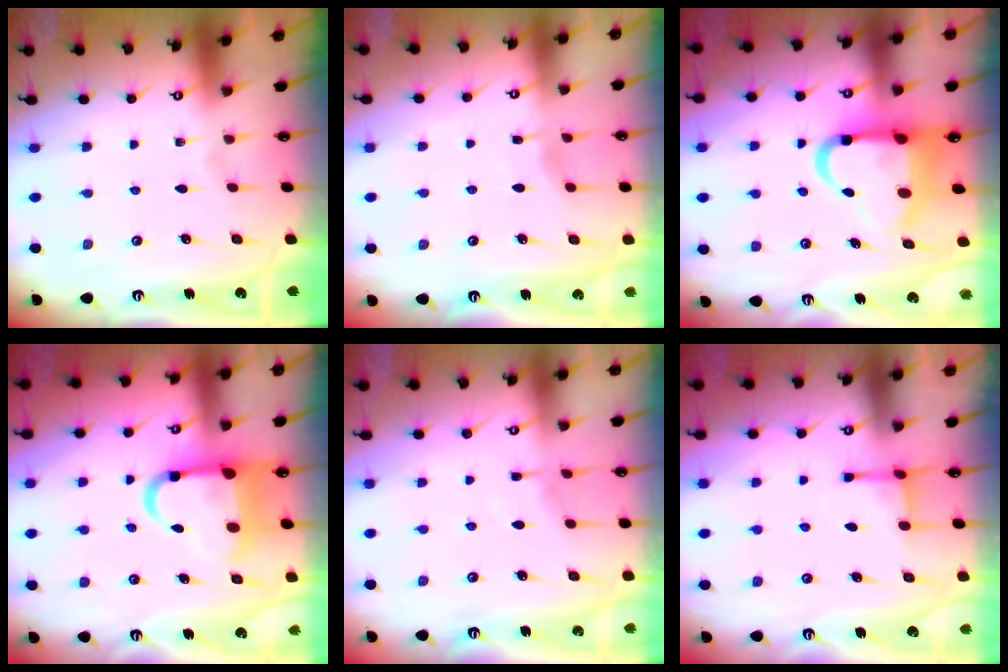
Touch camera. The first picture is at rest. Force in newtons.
{"total": 2.6, "press": 2.5, "slide": 0.4}
{"total": 12.0, "press": 11.8, "slide": 2.2}
{"total": 11.2, "press": 11.0, "slide": 2.3}
{"total": 4.7, "press": 4.6, "slide": 0.6}
{"total": 2.6, "press": 2.6, "slide": 0.7}